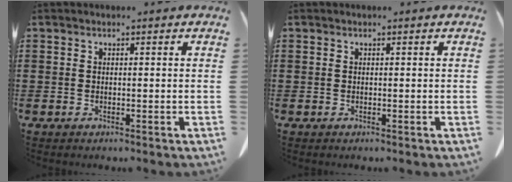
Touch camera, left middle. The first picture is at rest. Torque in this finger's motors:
{"motor_torque": [-0.01, 0.02, 0.00, 0.00]}